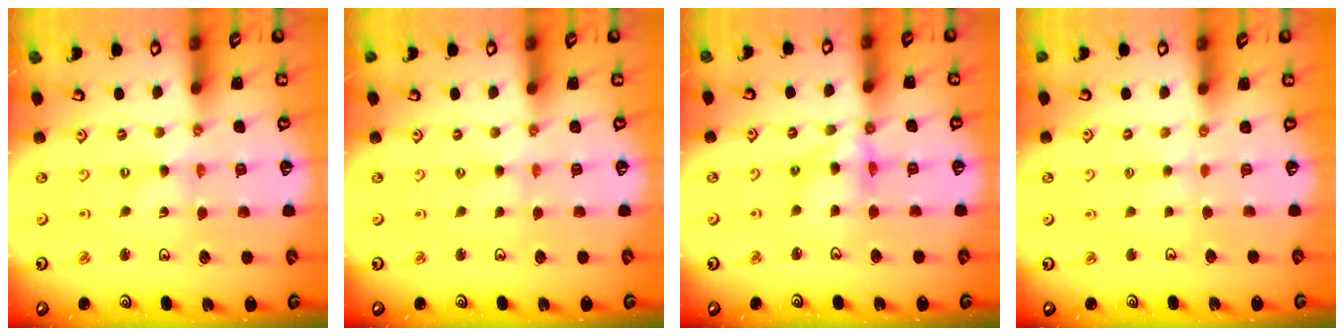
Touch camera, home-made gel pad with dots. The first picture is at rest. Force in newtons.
{"total": 0.8, "press": 0.8, "slide": 0.2}
{"total": 10.3, "press": 10.3, "slide": 1.1}
{"total": 2.0, "press": 1.9, "slide": 0.4}